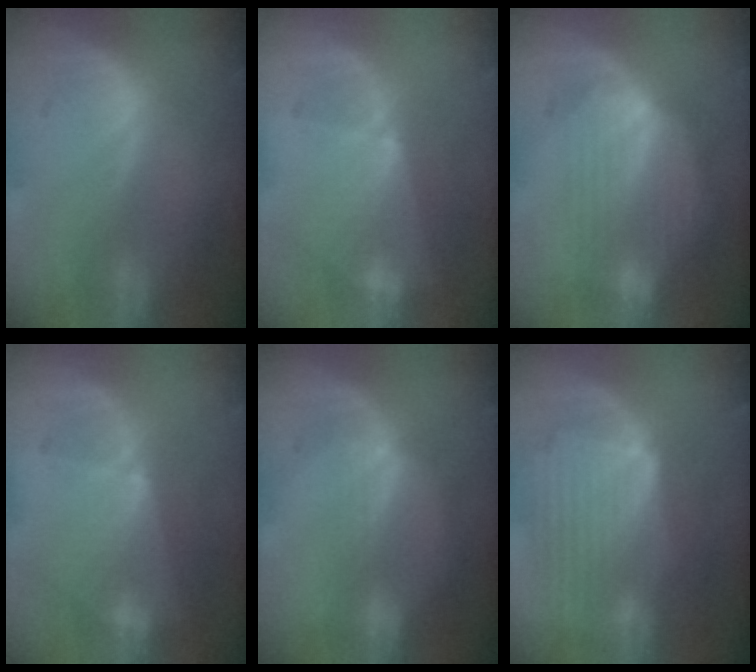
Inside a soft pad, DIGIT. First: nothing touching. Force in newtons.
{"total": 6.4, "press": 6.3, "slide": 0.7}
{"total": 7.3, "press": 7.0, "slide": 1.8}
{"total": 6.4, "press": 6.3, "slide": 0.7}
{"total": 3.0, "press": 2.8, "slide": 1.1}
{"total": 10.5, "press": 9.2, "slide": 5.1}